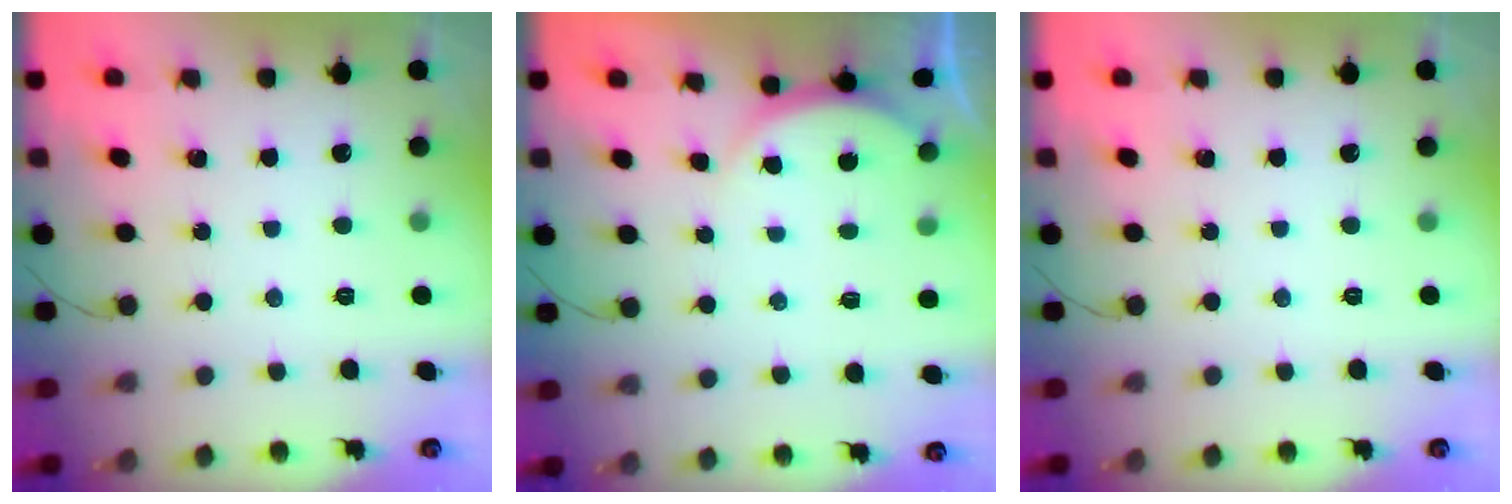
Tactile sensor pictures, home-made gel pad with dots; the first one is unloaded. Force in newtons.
{"total": 3.6, "press": 3.2, "slide": 1.8}
{"total": 0.0}